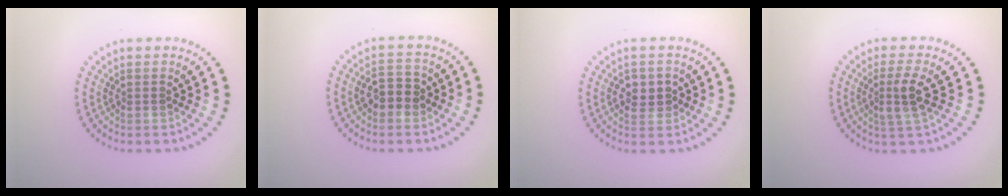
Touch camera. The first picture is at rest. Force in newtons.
{"total": 2.5, "press": 2.5, "slide": 0.4}
{"total": 2.4, "press": 2.3, "slide": 0.5}
{"total": 2.7, "press": 2.4, "slide": 1.3}